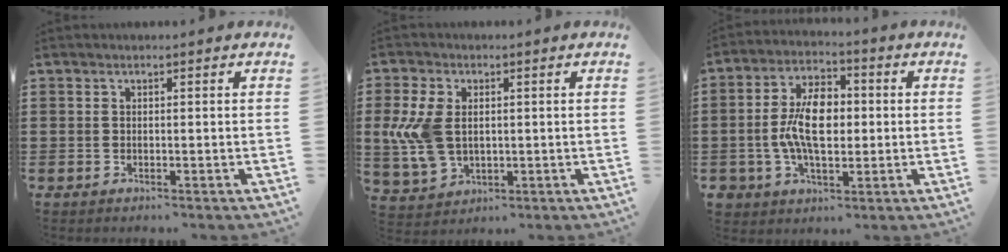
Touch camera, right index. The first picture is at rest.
{"total": 8.2, "force": [0.6, 5.4, 6.2], "torque": [-0.163, 0.002, 0.004]}
{"total": 9.3, "force": [-0.4, 5.5, 7.5], "torque": [-0.165, 0.012, -0.012]}